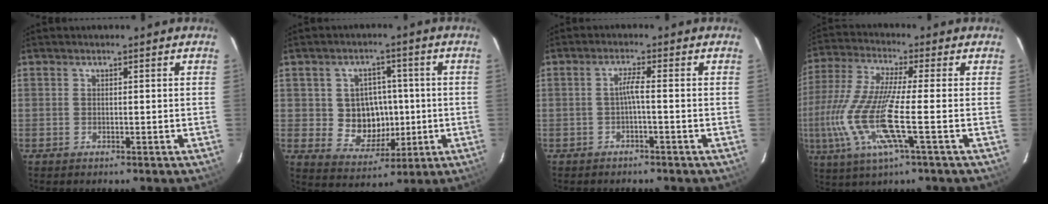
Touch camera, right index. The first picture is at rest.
{"total": 9.0, "force": [-0.2, 8.2, 3.7], "torque": [-0.081, 0.012, 0.012]}
{"total": 1.9, "force": [-0.7, -0.4, 1.7], "torque": [-0.033, 0.003, -0.012]}
{"total": 15.6, "force": [-4.3, 1.2, 14.9], "torque": [-0.310, -0.021, -0.083]}